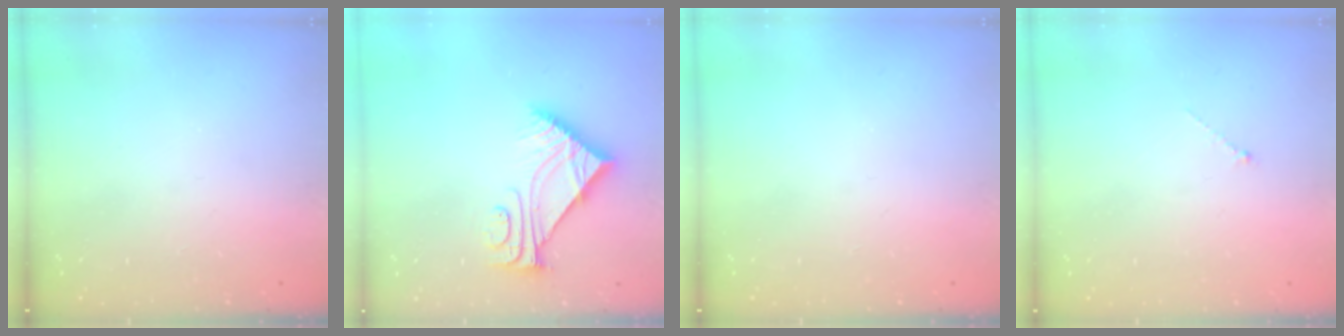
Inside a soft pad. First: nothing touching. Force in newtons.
{"total": 8.9, "press": 8.9, "slide": 0.2}
{"total": 0.0}
{"total": 0.0}